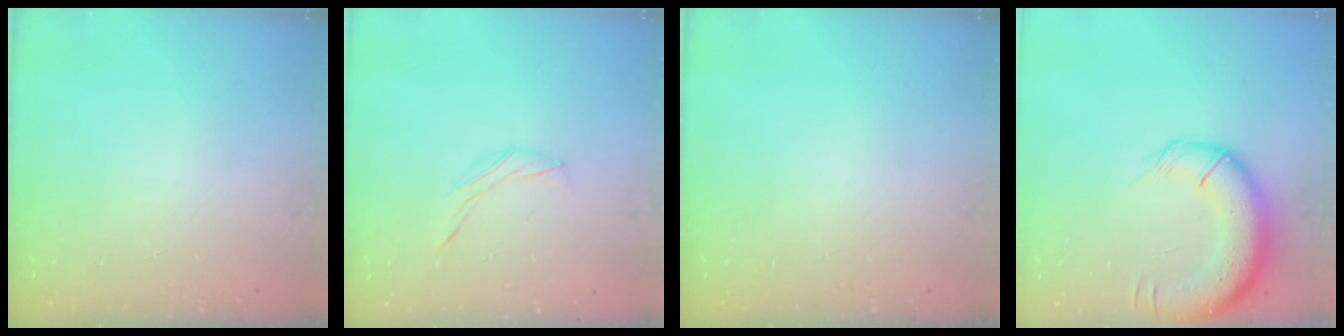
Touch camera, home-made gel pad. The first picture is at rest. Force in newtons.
{"total": 5.2, "press": 5.0, "slide": 1.3}
{"total": 0.0}
{"total": 14.6, "press": 14.2, "slide": 3.5}